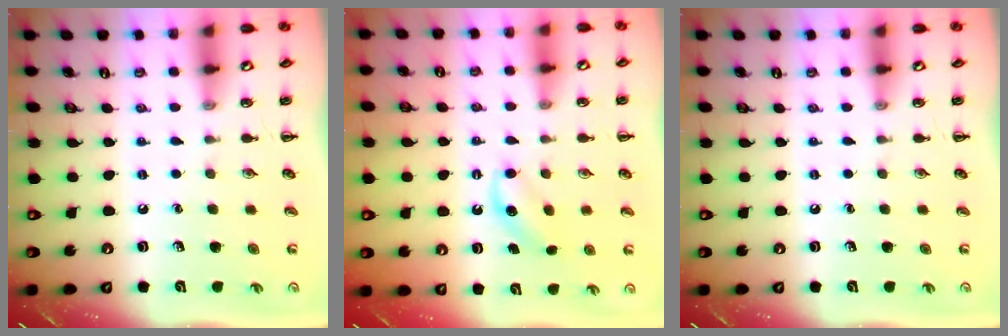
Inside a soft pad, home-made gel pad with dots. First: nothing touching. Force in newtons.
{"total": 4.6, "press": 4.4, "slide": 1.5}
{"total": 0.0}